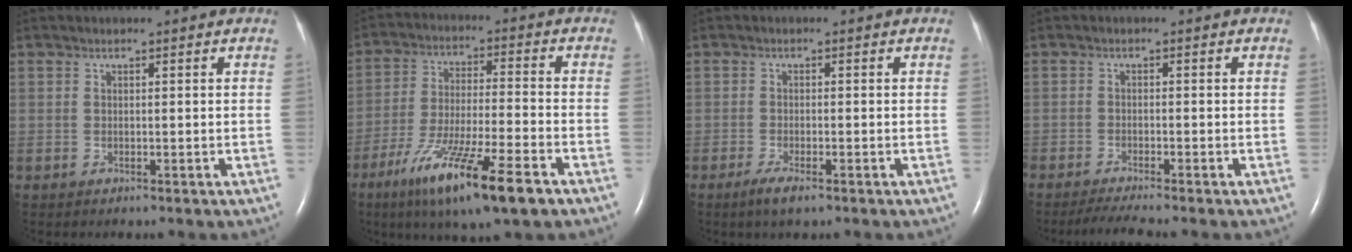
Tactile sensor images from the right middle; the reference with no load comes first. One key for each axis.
{"total": 15.4, "fx": -9.0, "fy": 1.0, "fz": 12.4, "tx": -0.229, "ty": -0.038, "tz": -0.156}
{"total": 2.7, "fx": -1.7, "fy": 0.4, "fz": 2.0, "tx": -0.044, "ty": -0.007, "tz": -0.035}
{"total": 4.0, "fx": -3.5, "fy": -0.5, "fz": 2.0, "tx": -0.039, "ty": -0.014, "tz": -0.063}